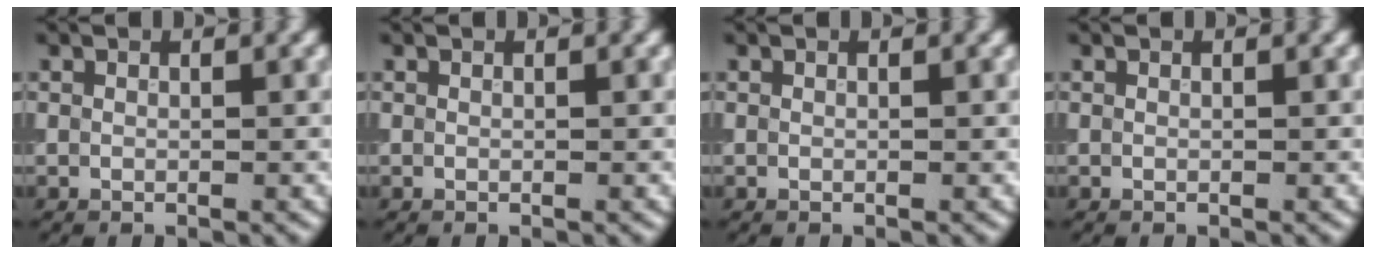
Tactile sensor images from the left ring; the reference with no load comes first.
{"total": 0.0}
{"total": 0.0}
{"total": 0.0}